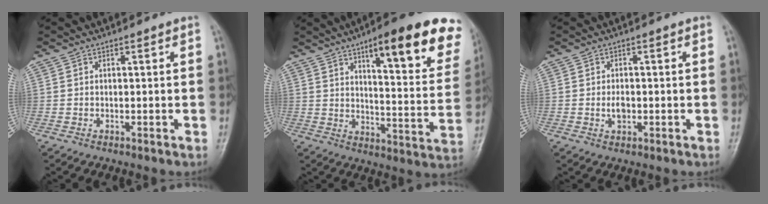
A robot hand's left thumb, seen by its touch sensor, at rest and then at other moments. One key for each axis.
{"total": 22.4, "fx": 12.7, "fy": 5.9, "fz": 17.5, "tx": -0.196, "ty": -0.044, "tz": 0.169}
{"total": 2.5, "fx": -0.4, "fy": 1.7, "fz": 1.9, "tx": -0.029, "ty": 0.002, "tz": -0.008}